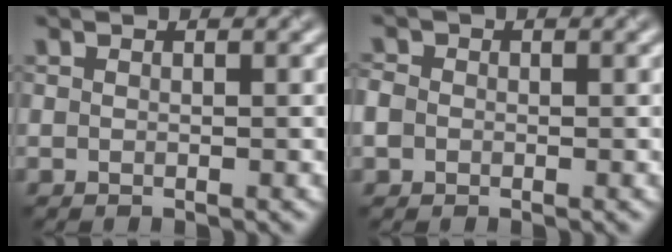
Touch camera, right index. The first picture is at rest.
{"total": 1.6, "force": [-0.3, 1.5, 0.6], "torque": [-0.012, -0.001, -0.006]}